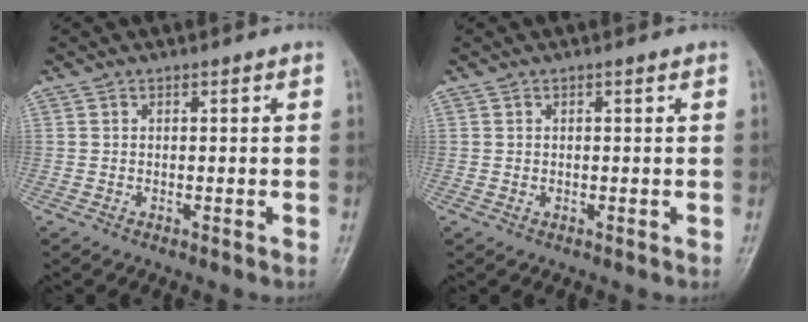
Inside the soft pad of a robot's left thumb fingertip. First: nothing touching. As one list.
[{"total": 0.7, "force": [0.2, 0.5, 0.5], "torque": [-0.008, 0.004, 0.005]}]